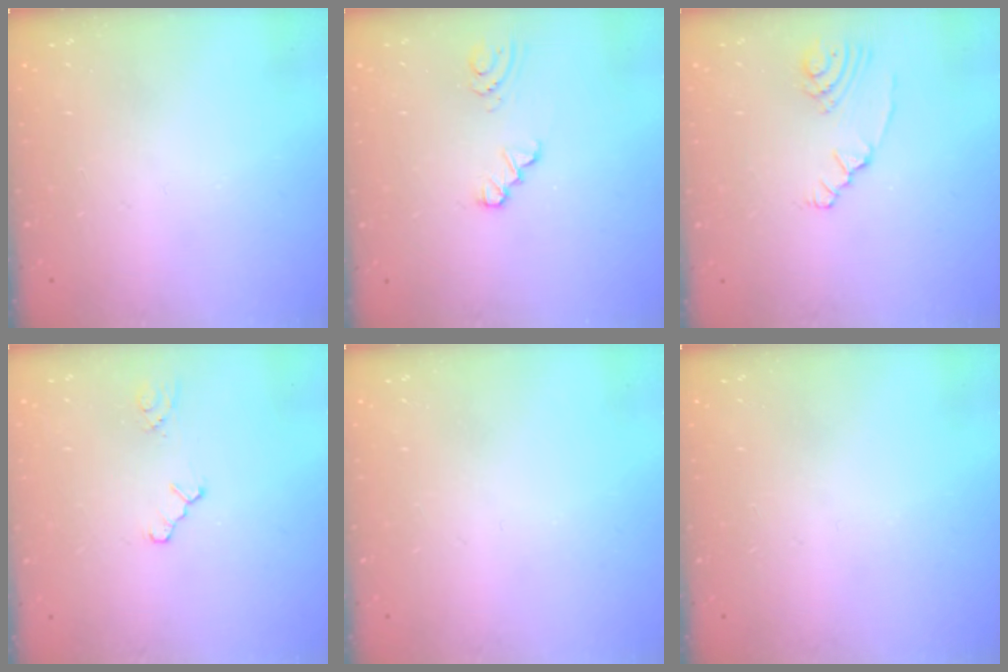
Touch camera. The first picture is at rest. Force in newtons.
{"total": 0.9, "press": 0.9, "slide": 0.1}
{"total": 2.3, "press": 2.3, "slide": 0.3}
{"total": 1.6, "press": 1.5, "slide": 0.3}
{"total": 0.0}
{"total": 0.0}